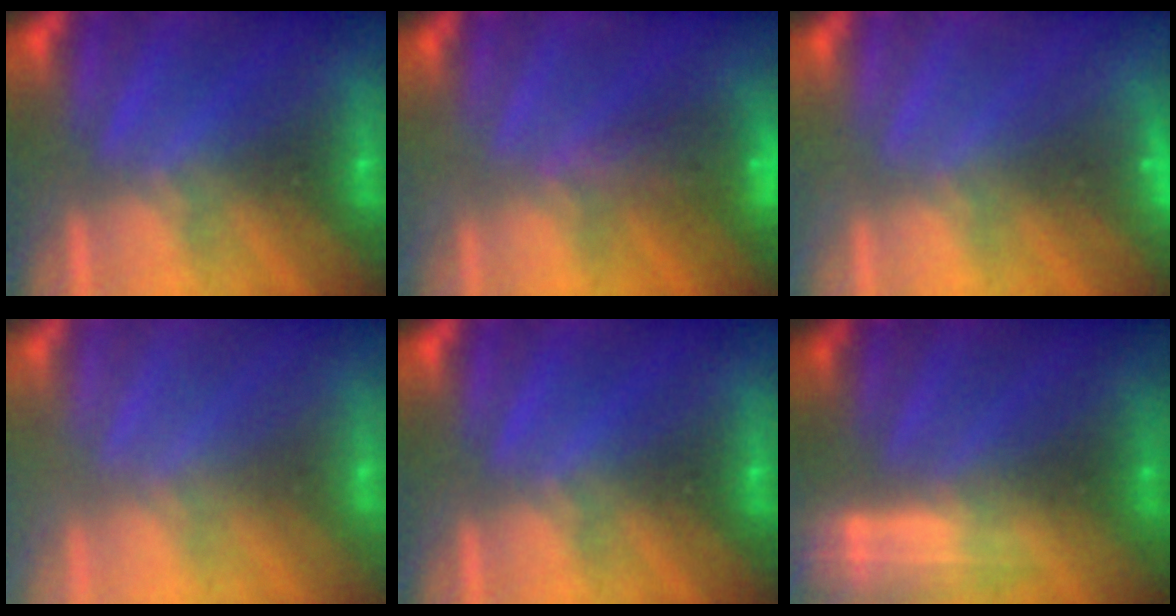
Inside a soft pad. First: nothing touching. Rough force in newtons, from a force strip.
{"total": 6.3}
{"total": 2.3}
{"total": 2.4}
{"total": 0.0}
{"total": 2.4}